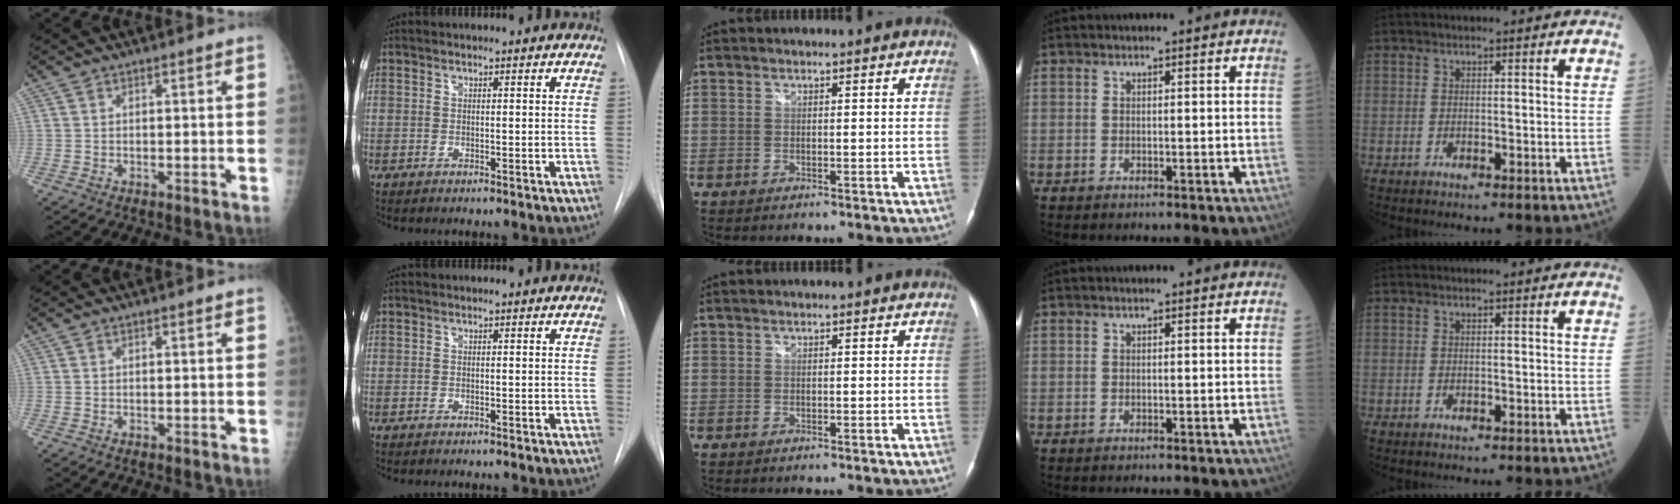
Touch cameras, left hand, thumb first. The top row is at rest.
{}